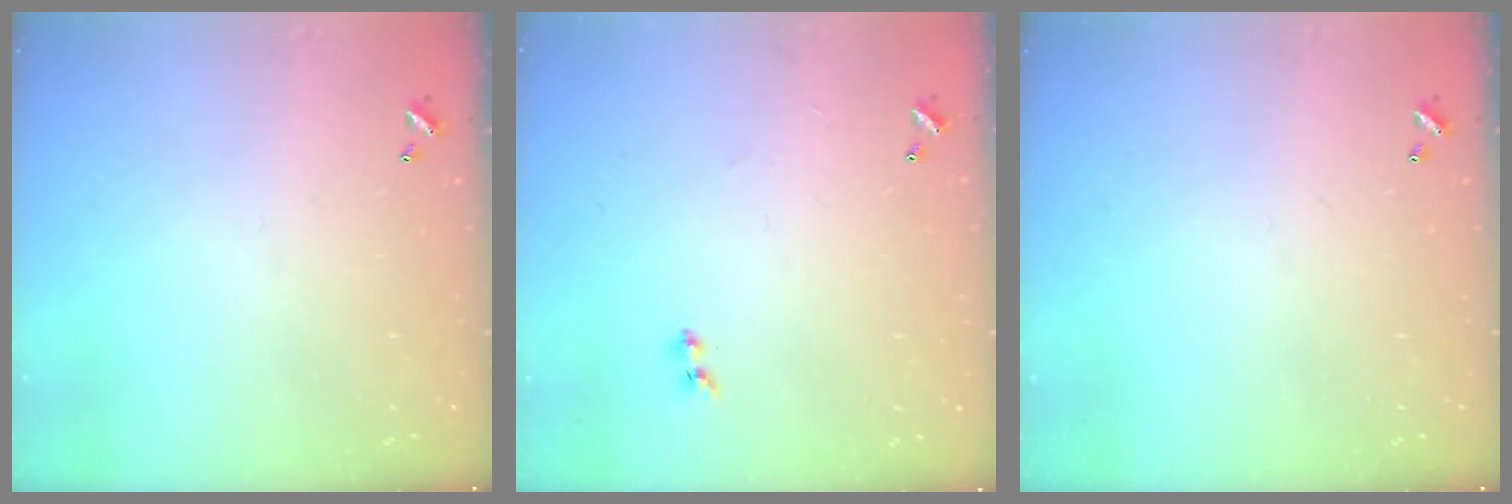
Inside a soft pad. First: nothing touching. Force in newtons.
{"total": 1.1, "press": 0.9, "slide": 0.6}
{"total": 0.0}